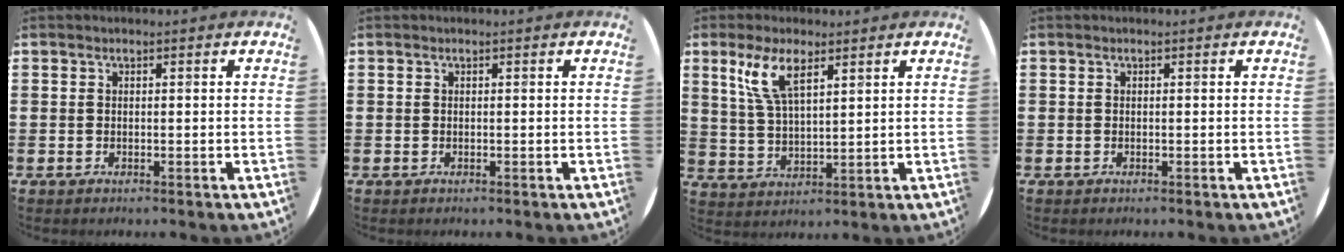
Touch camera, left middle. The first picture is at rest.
{"total": 0.0}
{"total": 6.6, "force": [4.1, 2.0, 4.7], "torque": [-0.098, 0.003, 0.070]}
{"total": 0.0}